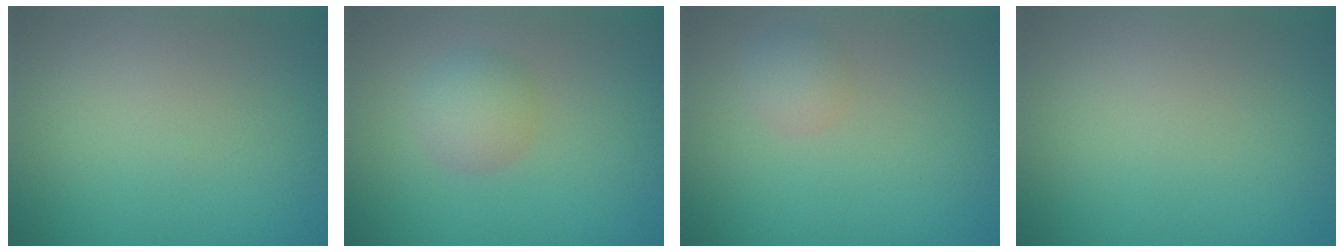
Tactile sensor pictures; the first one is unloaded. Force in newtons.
{"total": 2.5, "press": 2.5, "slide": 0.1}
{"total": 1.5, "press": 1.5, "slide": 0.1}
{"total": 0.0}